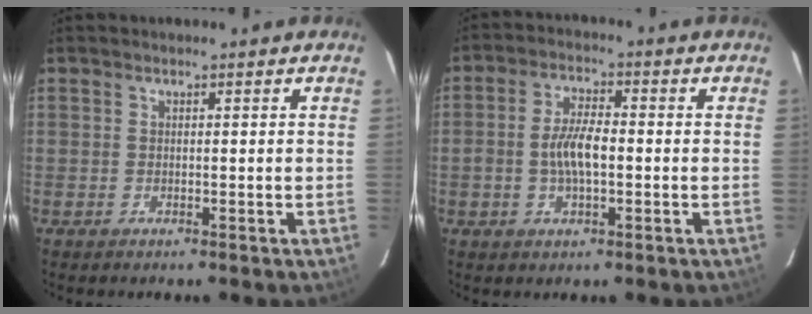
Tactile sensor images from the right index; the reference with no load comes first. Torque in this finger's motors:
{"motor_torque": [0.23, -0.06, 0.24, 0.10]}